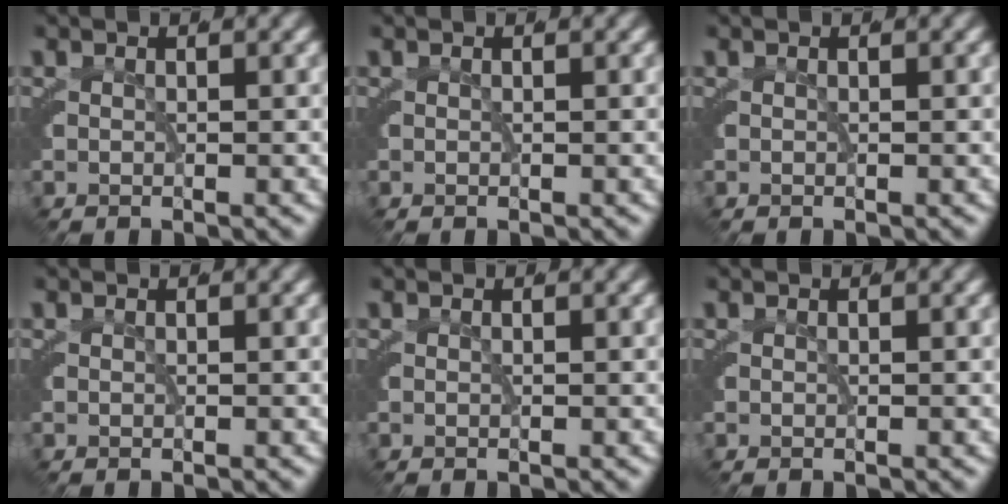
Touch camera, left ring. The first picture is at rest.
{"total": 0.0}
{"total": 0.0}
{"total": 0.0}
{"total": 0.0}
{"total": 0.0}